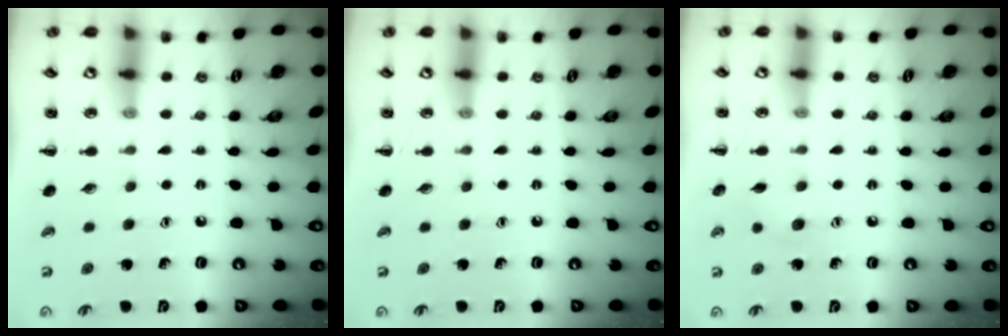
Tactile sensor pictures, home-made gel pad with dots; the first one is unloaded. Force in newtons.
{"total": 0.0}
{"total": 4.9, "press": 4.8, "slide": 1.1}